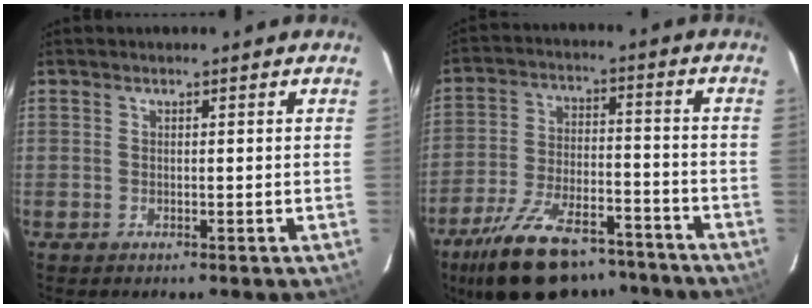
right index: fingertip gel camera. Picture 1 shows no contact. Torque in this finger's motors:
{"motor_torque": [1.39, -0.75, 0.52, 0.15]}